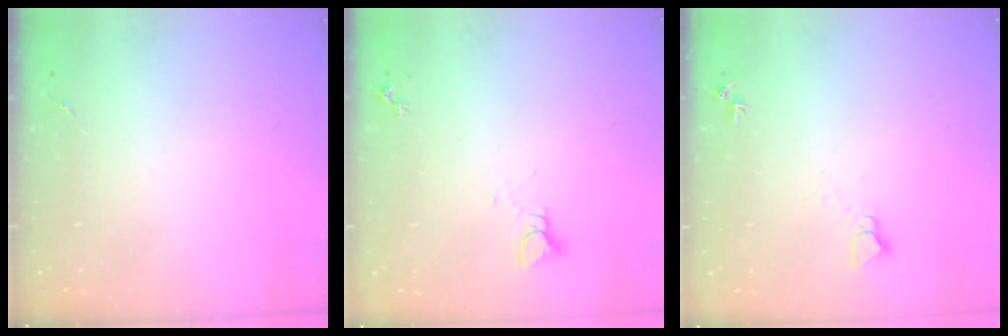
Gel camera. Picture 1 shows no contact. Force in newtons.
{"total": 2.8, "press": 2.8, "slide": 0.1}
{"total": 4.6, "press": 4.6, "slide": 0.5}